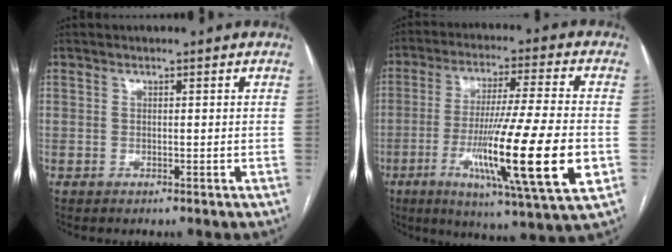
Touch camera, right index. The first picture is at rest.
{"total": 20.2, "force": [-5.2, 0.1, 19.5], "torque": [-0.328, -0.032, -0.089]}